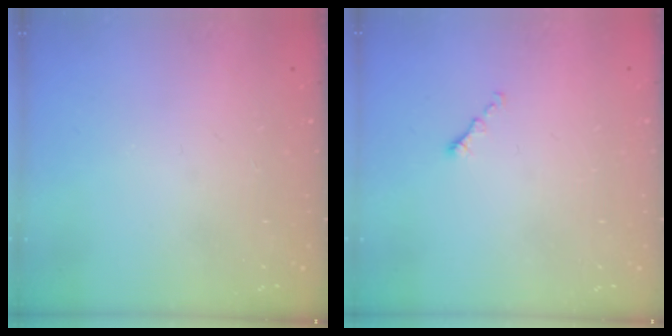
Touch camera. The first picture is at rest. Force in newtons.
{"total": 0.6, "press": 0.5, "slide": 0.2}